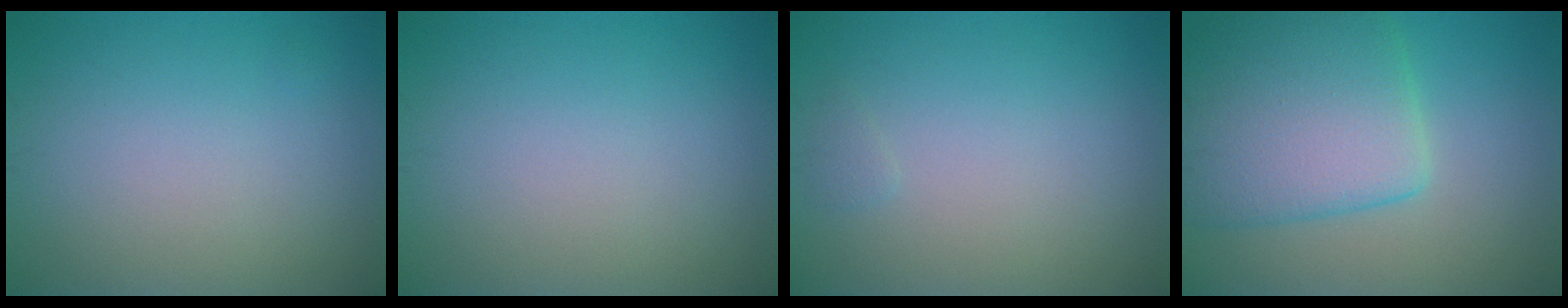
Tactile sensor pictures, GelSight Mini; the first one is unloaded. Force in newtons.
{"total": 0.0}
{"total": 0.5, "press": 0.5, "slide": 0.1}
{"total": 8.2, "press": 8.2, "slide": 0.6}